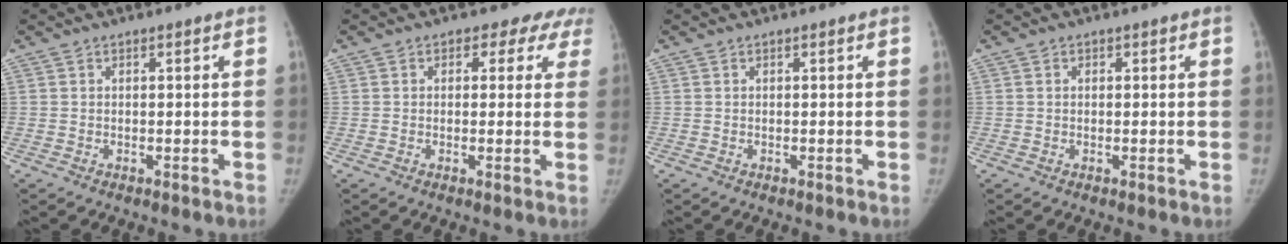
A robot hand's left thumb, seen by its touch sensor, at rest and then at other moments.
{"total": 5.2, "force": [3.0, 4.0, 1.7], "torque": [0.026, -0.004, 0.018]}
{"total": 0.0}
{"total": 0.8, "force": [0.1, 0.7, 0.2], "torque": [0.005, 0.002, -0.003]}